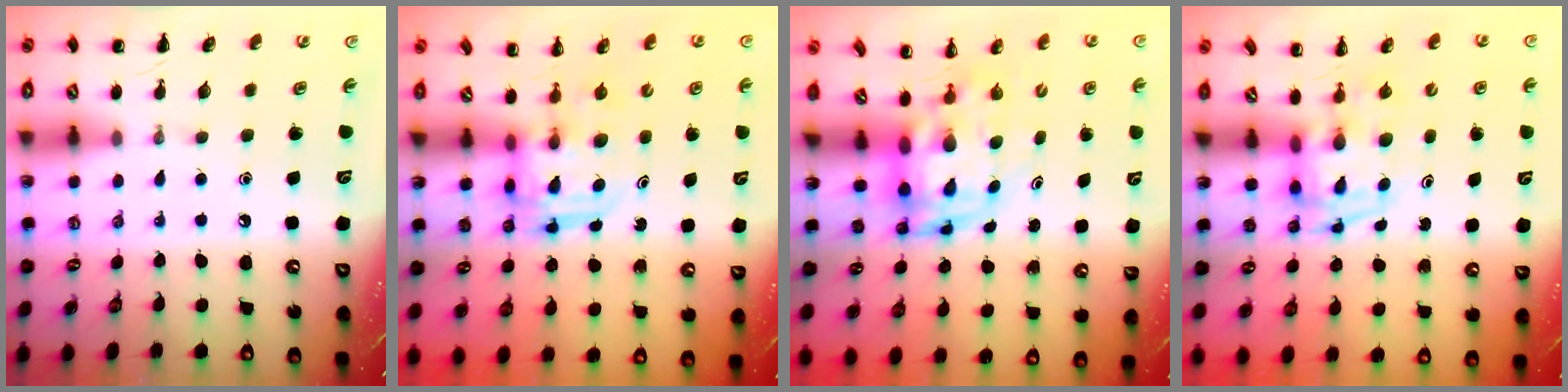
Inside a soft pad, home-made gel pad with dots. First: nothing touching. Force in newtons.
{"total": 3.1, "press": 3.1, "slide": 0.3}
{"total": 4.2, "press": 4.1, "slide": 1.0}
{"total": 4.0, "press": 3.9, "slide": 0.7}